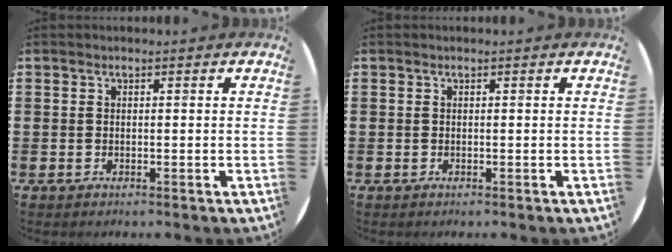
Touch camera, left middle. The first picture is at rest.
{"total": 0.0}